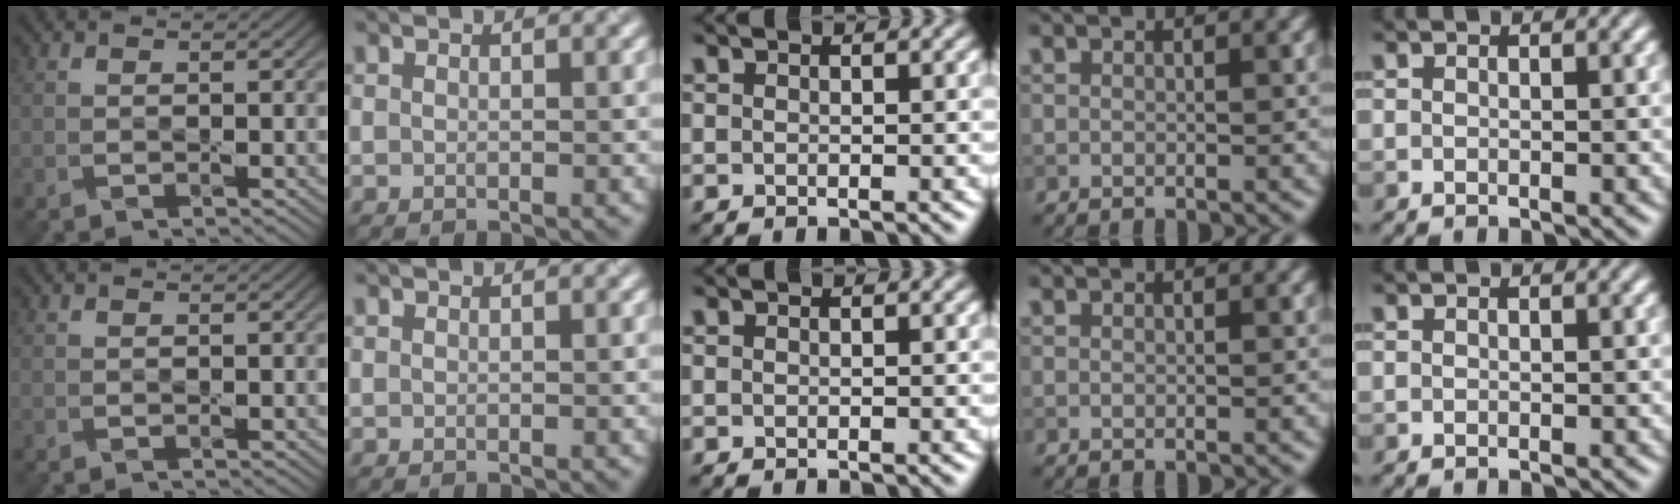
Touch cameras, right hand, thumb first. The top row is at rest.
{}